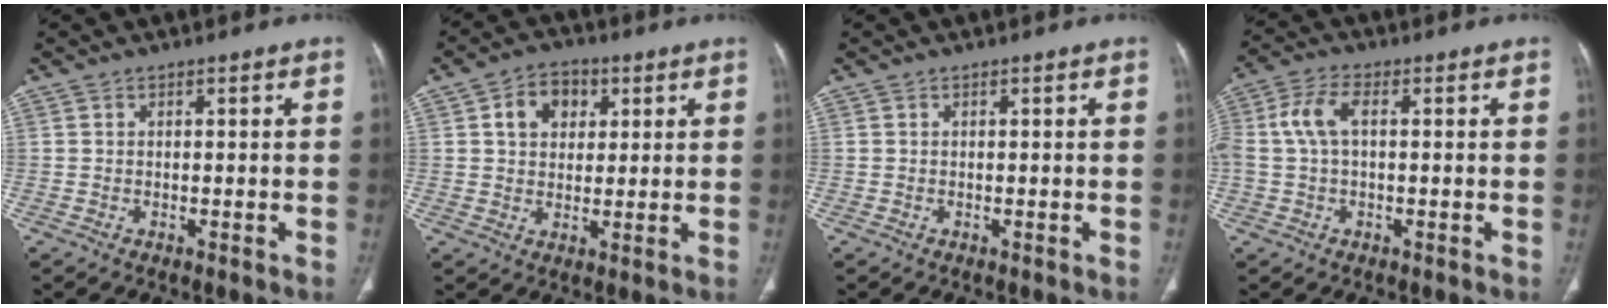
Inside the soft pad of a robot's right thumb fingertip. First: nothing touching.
{"total": 7.5, "force": [2.6, 5.6, 4.3], "torque": [-0.040, 0.000, 0.038]}
{"total": 0.0}
{"total": 6.9, "force": [0.8, 3.8, 5.7], "torque": [-0.136, 0.025, 0.012]}